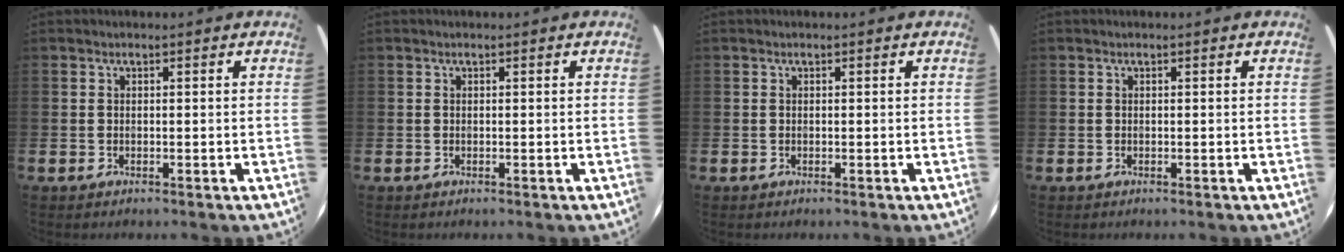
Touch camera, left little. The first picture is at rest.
{"total": 0.0}
{"total": 0.0}
{"total": 0.0}